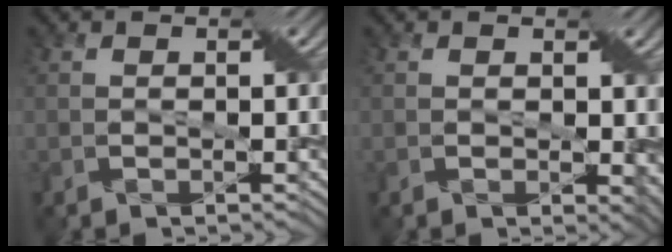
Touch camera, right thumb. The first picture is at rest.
{"total": 2.3, "force": [0.6, 1.6, 1.5], "torque": [-0.020, -0.009, 0.011]}